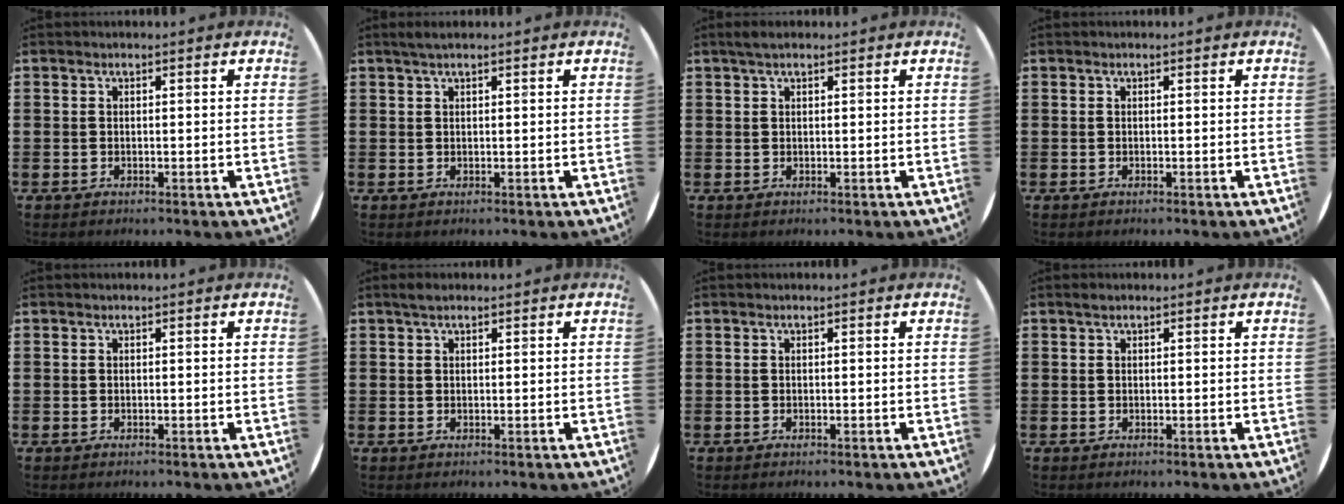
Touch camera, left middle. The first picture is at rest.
{"total": 1.0, "force": [0.7, 0.1, 0.6], "torque": [-0.013, 0.002, 0.013]}
{"total": 1.3, "force": [0.9, 0.4, 0.7], "torque": [-0.016, 0.005, 0.017]}
{"total": 0.0}
{"total": 0.0}
{"total": 1.3, "force": [0.9, 0.6, 0.6], "torque": [-0.006, 0.002, 0.015]}
{"total": 0.0}
{"total": 0.6, "force": [0.5, 0.4, 0.2], "torque": [0.004, -0.001, 0.007]}